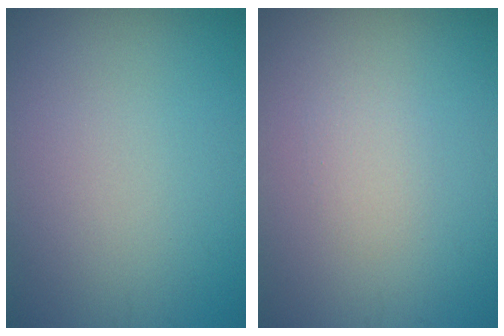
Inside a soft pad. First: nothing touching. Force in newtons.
{"total": 1.1, "press": 1.1, "slide": 0.1}